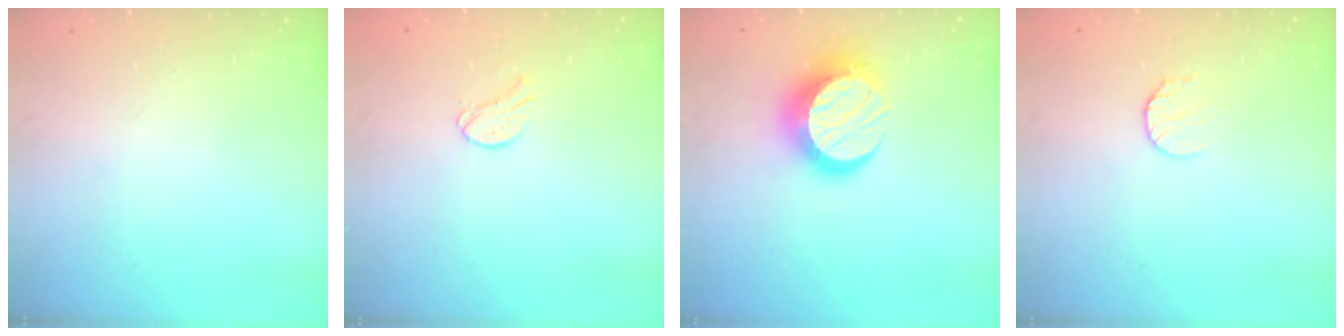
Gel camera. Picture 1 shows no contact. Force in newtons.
{"total": 6.5, "press": 6.5, "slide": 0.7}
{"total": 15.9, "press": 15.9, "slide": 1.3}
{"total": 5.1, "press": 5.1, "slide": 0.5}